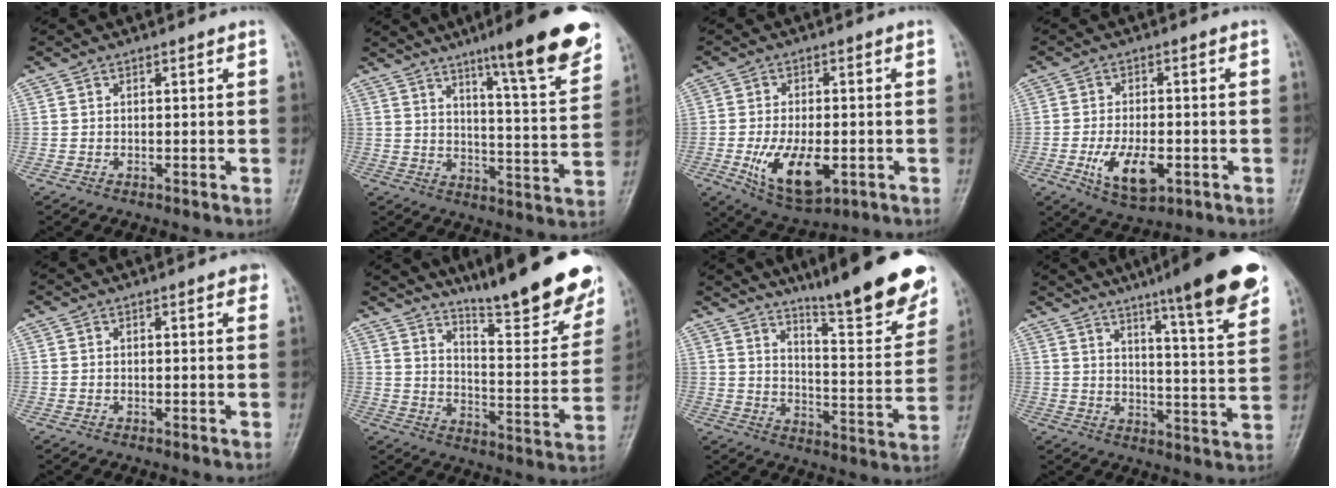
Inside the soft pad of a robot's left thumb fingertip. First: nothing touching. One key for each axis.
{"total": 16.7, "fx": 10.9, "fy": 1.8, "fz": 12.5, "tx": -0.154, "ty": -0.060, "tz": 0.159}
{"total": 11.2, "fx": -3.1, "fy": 5.6, "fz": 9.2, "tx": -0.155, "ty": -0.004, "tz": -0.039}
{"total": 8.7, "fx": -2.8, "fy": 4.3, "fz": 7.0, "tx": -0.120, "ty": 0.002, "tz": -0.038}
{"total": 1.9, "fx": 1.1, "fy": 0.5, "fz": 1.4, "tx": -0.015, "ty": -0.001, "tz": 0.010}
{"total": 21.2, "fx": 16.8, "fy": 3.4, "fz": 12.5, "tx": -0.147, "ty": -0.109, "tz": 0.241}
{"total": 19.6, "fx": 15.0, "fy": 2.5, "fz": 12.4, "tx": -0.143, "ty": -0.093, "tz": 0.219}
{"total": 18.0, "fx": 12.1, "fy": 1.7, "fz": 13.2, "tx": -0.164, "ty": -0.061, "tz": 0.163}